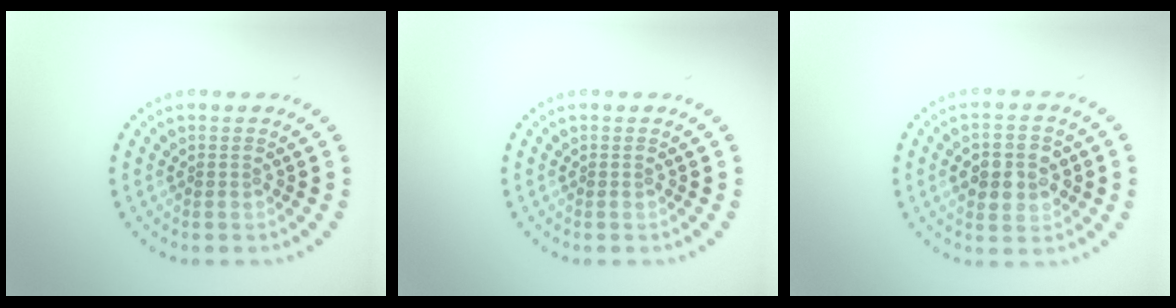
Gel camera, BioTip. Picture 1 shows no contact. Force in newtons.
{"total": 0.0}
{"total": 4.3, "press": 4.3, "slide": 0.4}